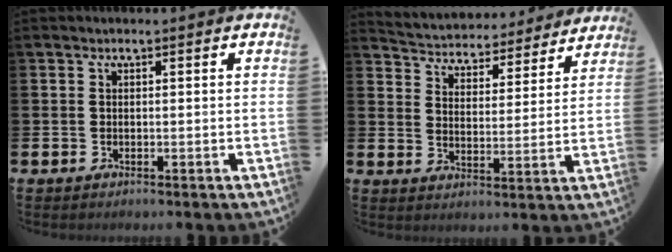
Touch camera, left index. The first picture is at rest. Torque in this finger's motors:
{"motor_torque": [1.07, -1.07, 0.26, 0.10]}